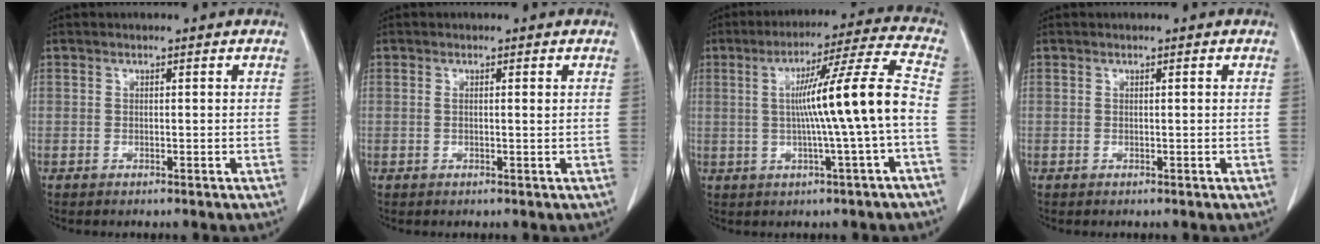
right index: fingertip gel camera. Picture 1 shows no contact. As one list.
[{"total": 0.9, "force": [0.2, 0.1, 0.9], "torque": [-0.021, 0.001, 0.003]}, {"total": 12.8, "force": [-0.8, -1.7, 12.7], "torque": [-0.200, 0.013, -0.012]}, {"total": 0.0}]